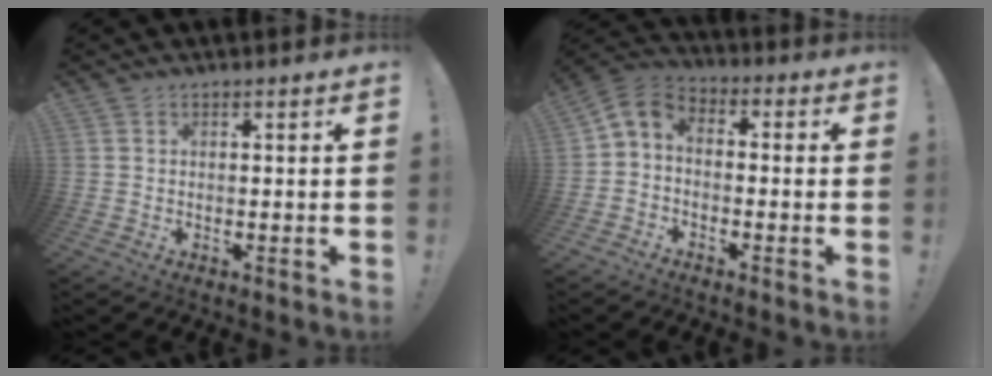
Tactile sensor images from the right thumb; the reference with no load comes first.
{"total": 5.6, "force": [-1.9, 3.9, 3.6], "torque": [-0.082, 0.014, -0.034]}